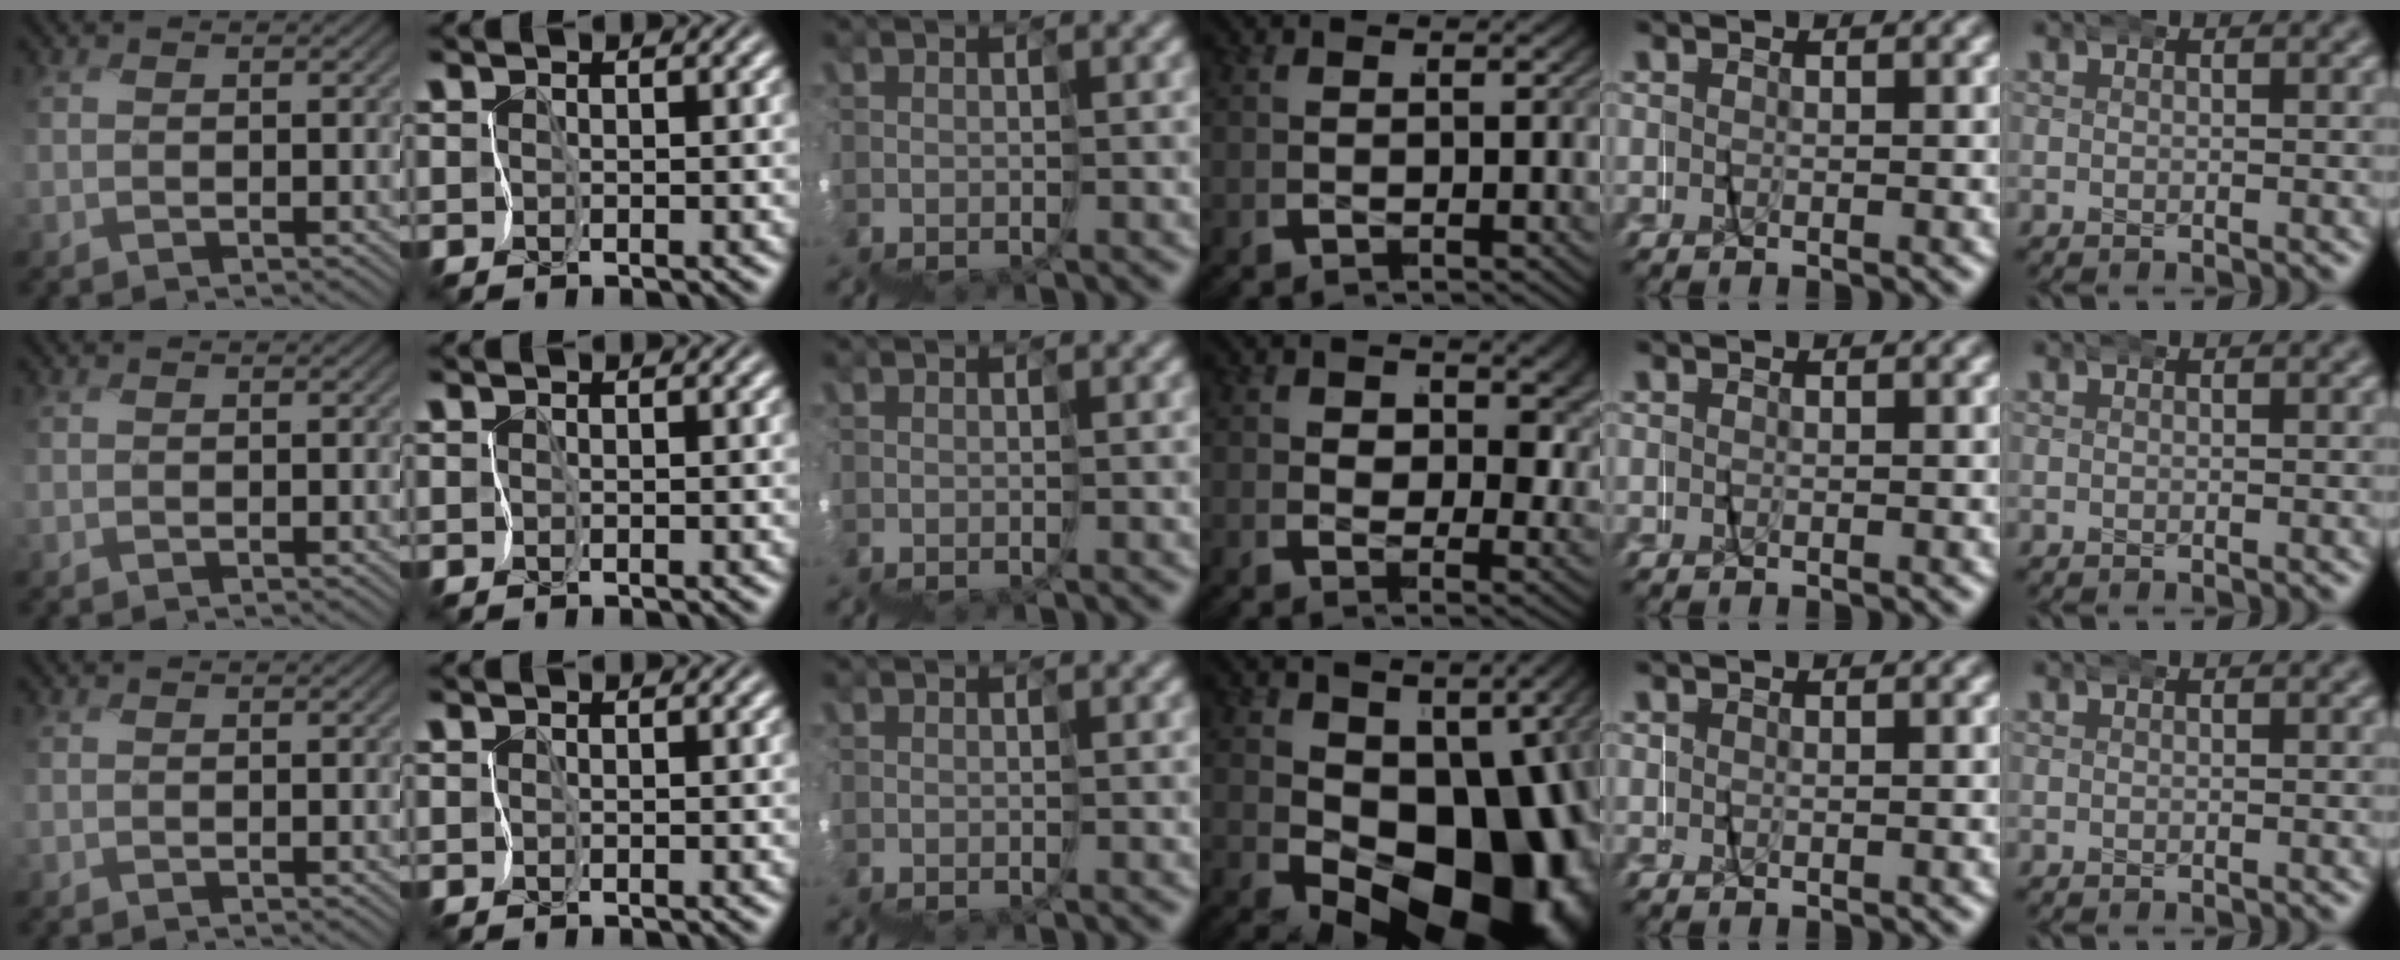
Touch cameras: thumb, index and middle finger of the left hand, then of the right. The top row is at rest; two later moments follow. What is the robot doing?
{"motion": "wrap", "object": "netting"}